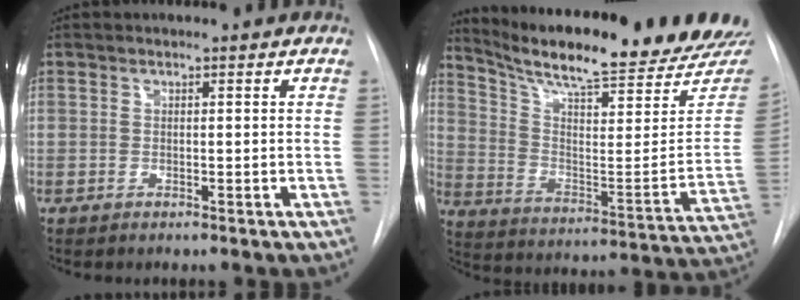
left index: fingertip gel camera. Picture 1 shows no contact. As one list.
[{"total": 26.2, "force": [23.2, 1.9, 12.0], "torque": [-0.193, -0.096, 0.316]}]